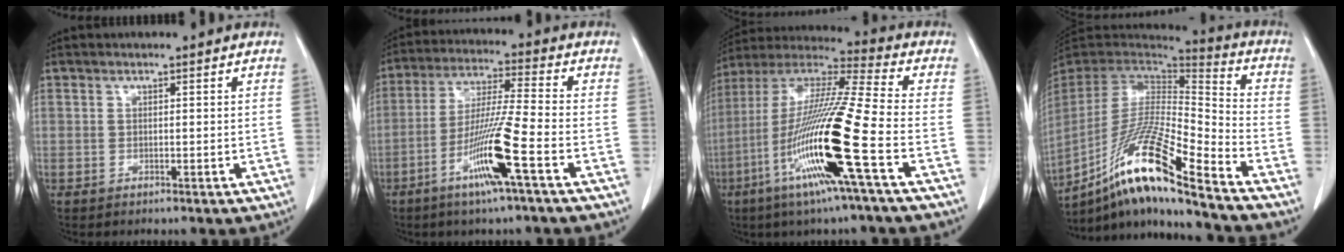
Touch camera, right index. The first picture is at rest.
{"total": 11.5, "force": [-5.2, -0.9, 10.2], "torque": [-0.200, -0.013, -0.103]}
{"total": 20.1, "force": [-6.9, -0.8, 18.8], "torque": [-0.392, -0.026, -0.145]}
{"total": 18.8, "force": [-12.6, 0.6, 14.0], "torque": [-0.287, -0.020, -0.233]}